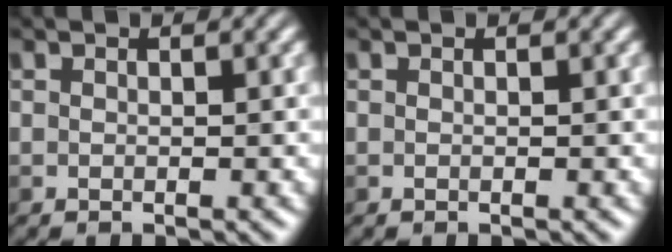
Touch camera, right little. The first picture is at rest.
{"total": 0.0}